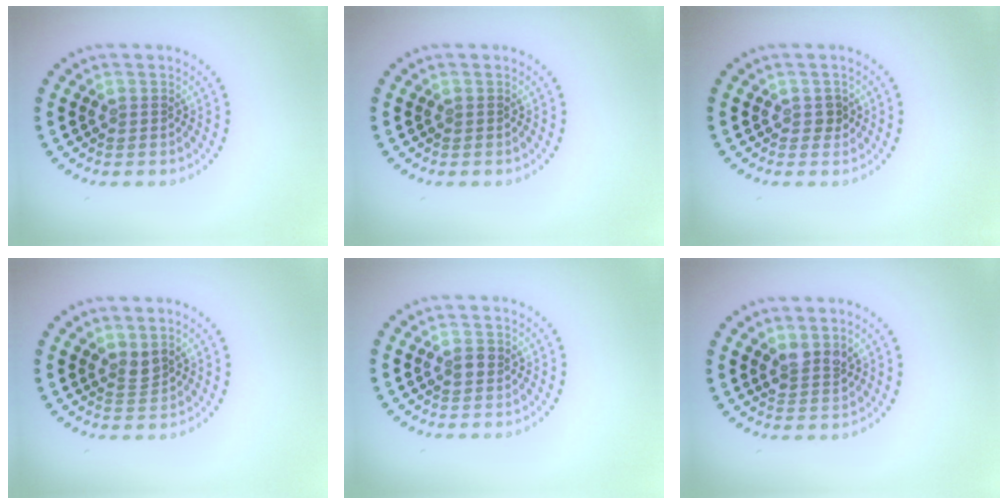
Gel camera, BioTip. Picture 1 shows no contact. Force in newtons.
{"total": 0.0}
{"total": 0.8, "press": 0.8, "slide": 0.3}
{"total": 1.4, "press": 1.1, "slide": 0.9}
{"total": 1.1, "press": 1.1, "slide": 0.0}
{"total": 1.8, "press": 1.5, "slide": 1.1}